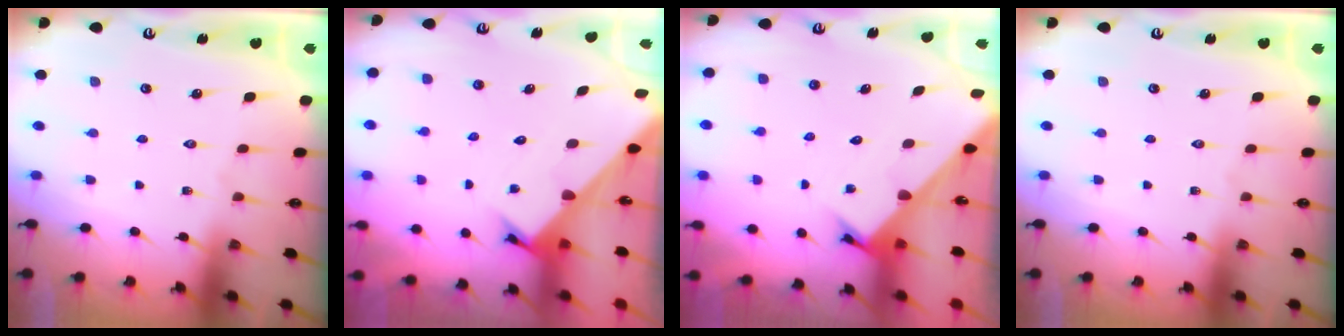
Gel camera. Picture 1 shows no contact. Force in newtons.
{"total": 2.3, "press": 2.3, "slide": 0.2}
{"total": 2.3, "press": 2.3, "slide": 0.2}
{"total": 0.0}